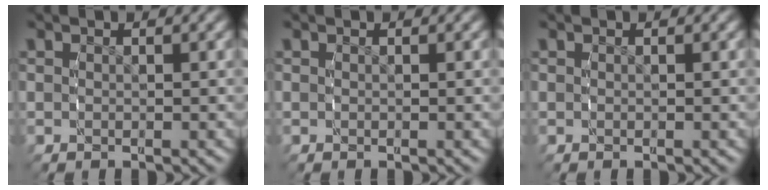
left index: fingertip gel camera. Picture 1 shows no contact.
{"total": 0.0}
{"total": 0.0}